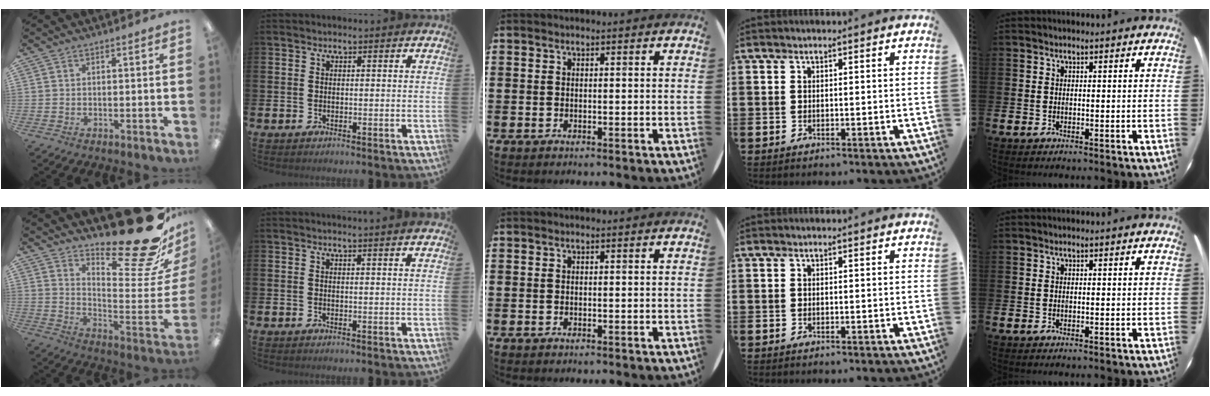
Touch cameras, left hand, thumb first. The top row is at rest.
{"thumb": {"total": 24.1, "force": [18.2, 5.5, 14.9], "torque": [-0.169, -0.151, 0.294]}, "index": {"total": 1.0, "force": [1.0, -0.3, 0.2], "torque": [0.001, -0.004, 0.018]}}